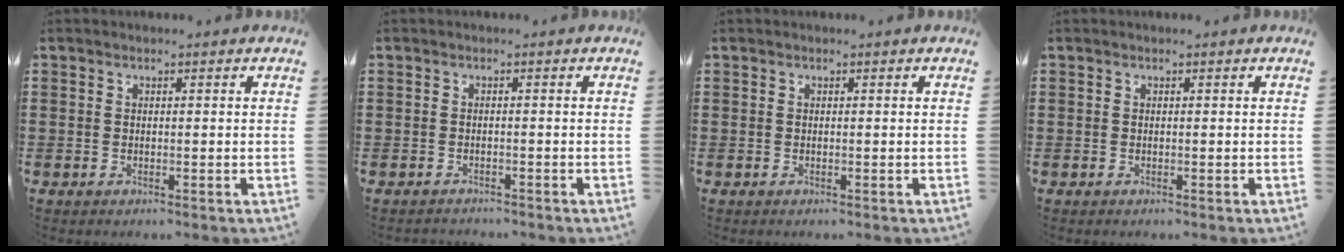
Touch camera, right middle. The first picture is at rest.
{"total": 0.9, "force": [-0.9, 0.0, -0.1], "torque": [-0.002, 0.000, -0.019]}
{"total": 0.0}
{"total": 0.0}